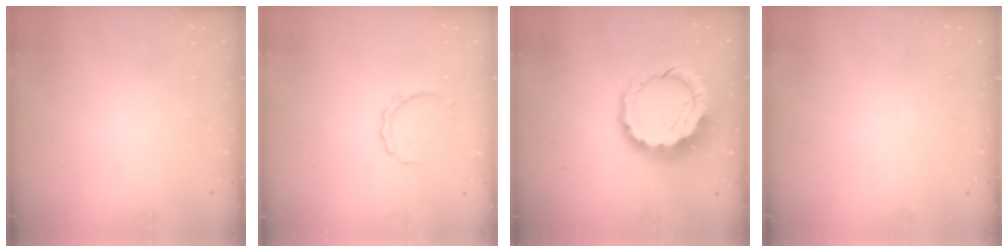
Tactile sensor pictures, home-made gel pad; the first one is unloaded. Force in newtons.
{"total": 4.9, "press": 4.9, "slide": 0.1}
{"total": 11.4, "press": 11.0, "slide": 2.8}
{"total": 0.0}